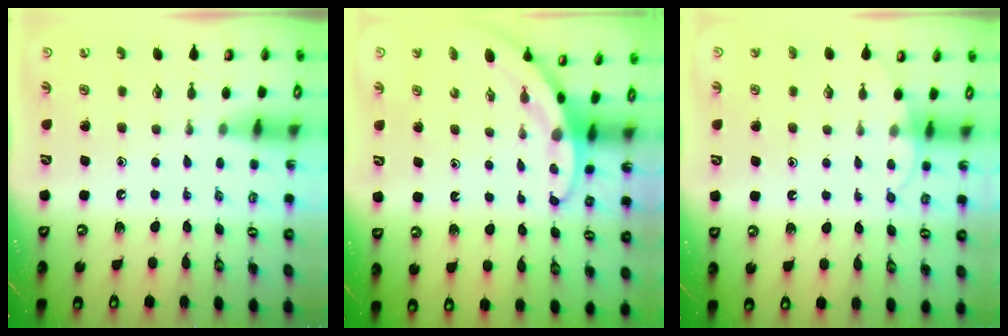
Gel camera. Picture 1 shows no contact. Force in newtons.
{"total": 2.8, "press": 2.8, "slide": 0.0}
{"total": 3.9, "press": 3.9, "slide": 0.3}